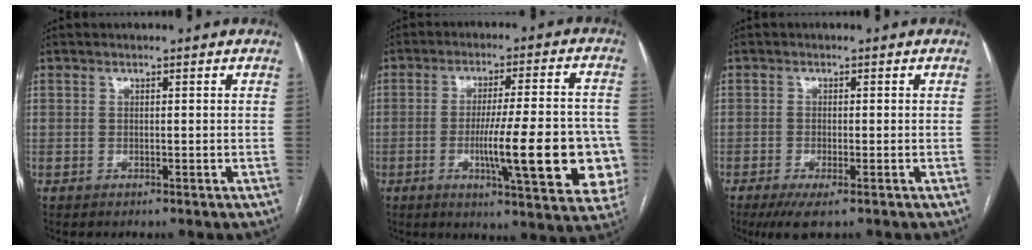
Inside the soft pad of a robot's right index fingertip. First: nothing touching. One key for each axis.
{"total": 18.0, "fx": -4.2, "fy": 2.7, "fz": 17.3, "tx": -0.185, "ty": 0.012, "tz": -0.047}
{"total": 3.9, "fx": -2.5, "fy": 0.7, "fz": 3.0, "tx": -0.055, "ty": -0.011, "tz": -0.039}